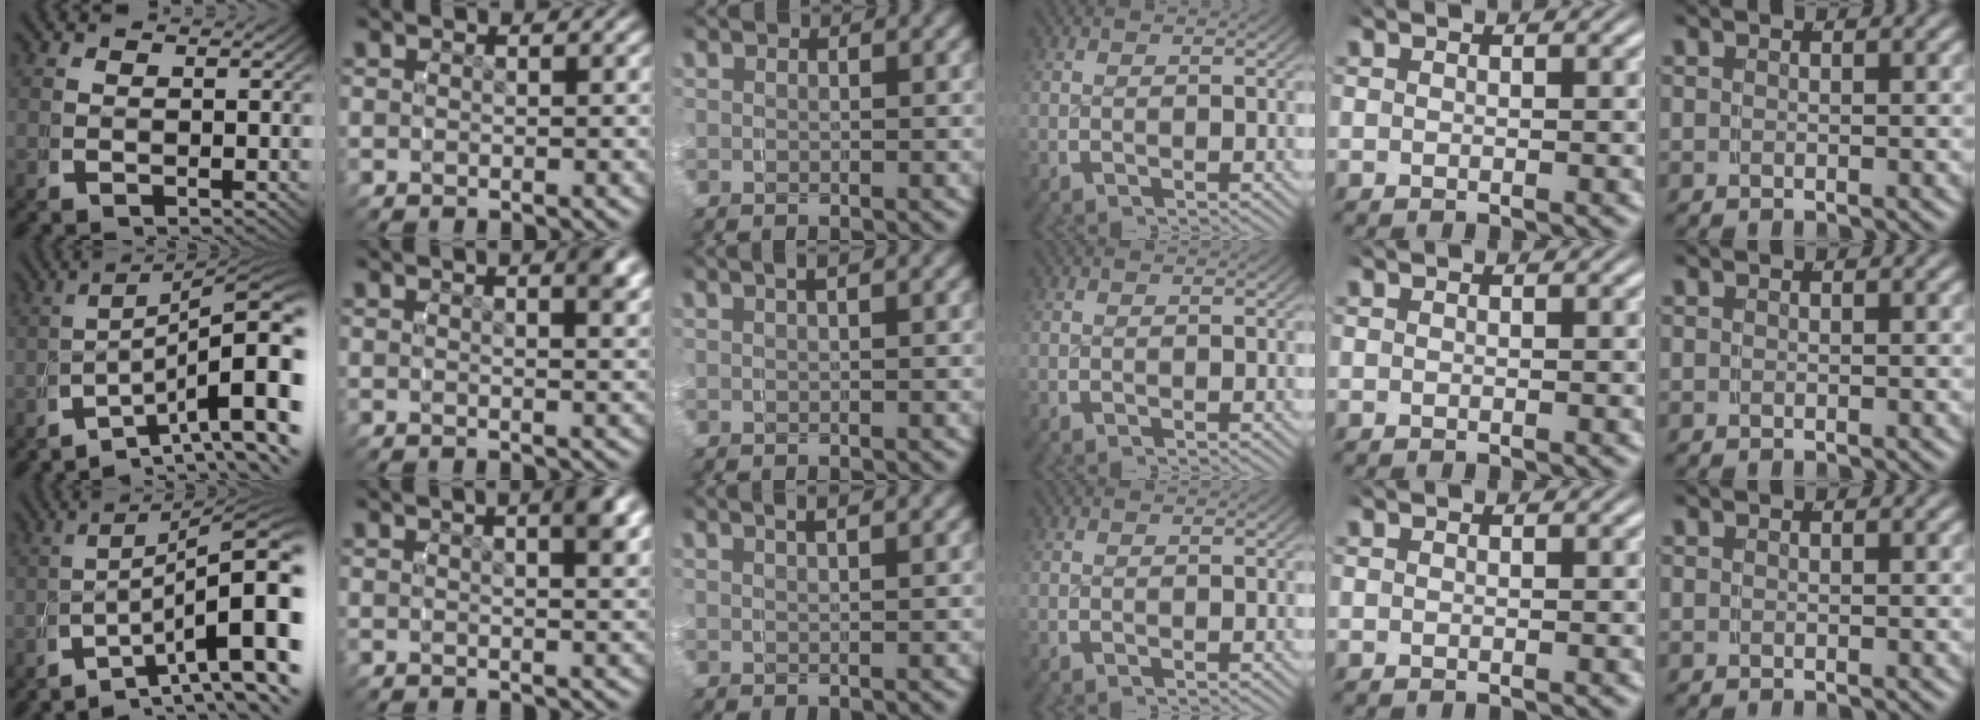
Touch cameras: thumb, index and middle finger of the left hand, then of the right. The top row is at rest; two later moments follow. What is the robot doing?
{"motion": "grasp_and_lifting", "object": "water bottle"}